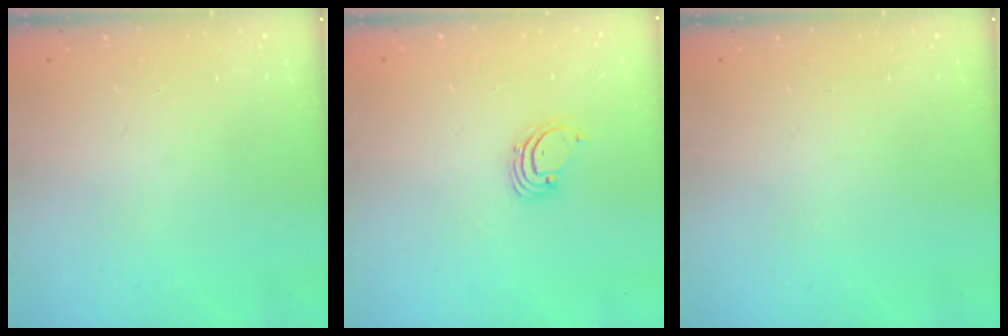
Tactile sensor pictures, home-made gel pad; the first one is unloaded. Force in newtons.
{"total": 1.5, "press": 1.5, "slide": 0.1}
{"total": 0.0}